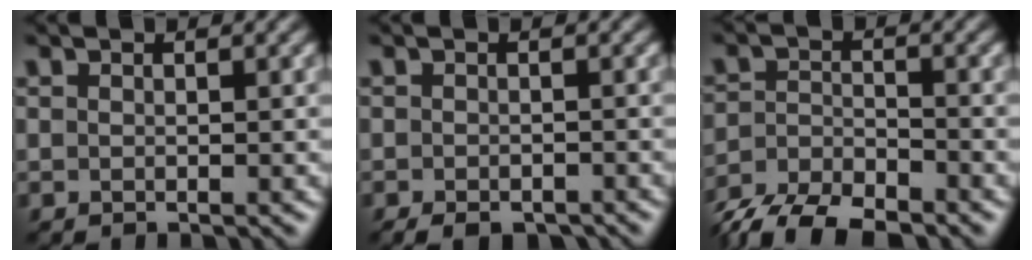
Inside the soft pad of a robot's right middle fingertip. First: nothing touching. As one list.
[{"total": 2.8, "force": [-2.1, 1.0, 1.5], "torque": [-0.019, -0.006, -0.031]}, {"total": 7.0, "force": [-5.8, 2.5, 3.1], "torque": [-0.052, -0.018, -0.107]}]